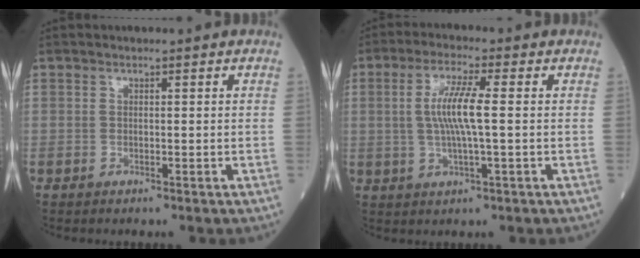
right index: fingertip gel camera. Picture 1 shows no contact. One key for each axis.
{"total": 6.9, "fx": 0.5, "fy": 0.4, "fz": 6.9, "tx": -0.142, "ty": 0.000, "tz": 0.007}